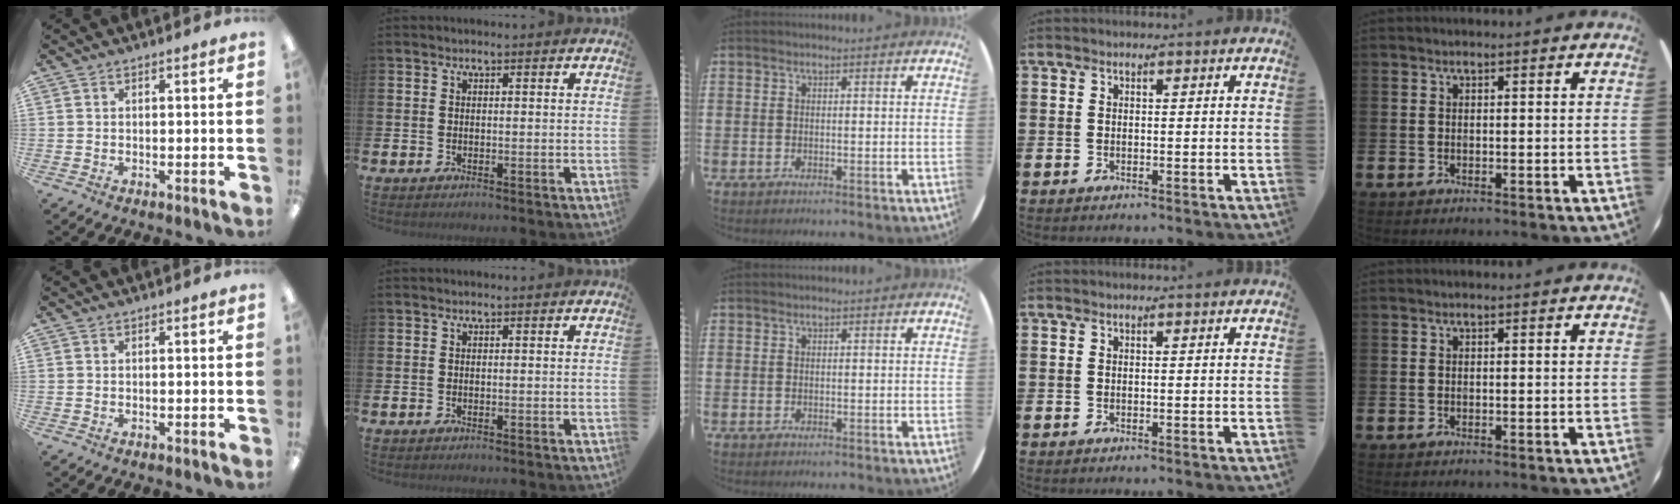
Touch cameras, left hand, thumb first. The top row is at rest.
{}